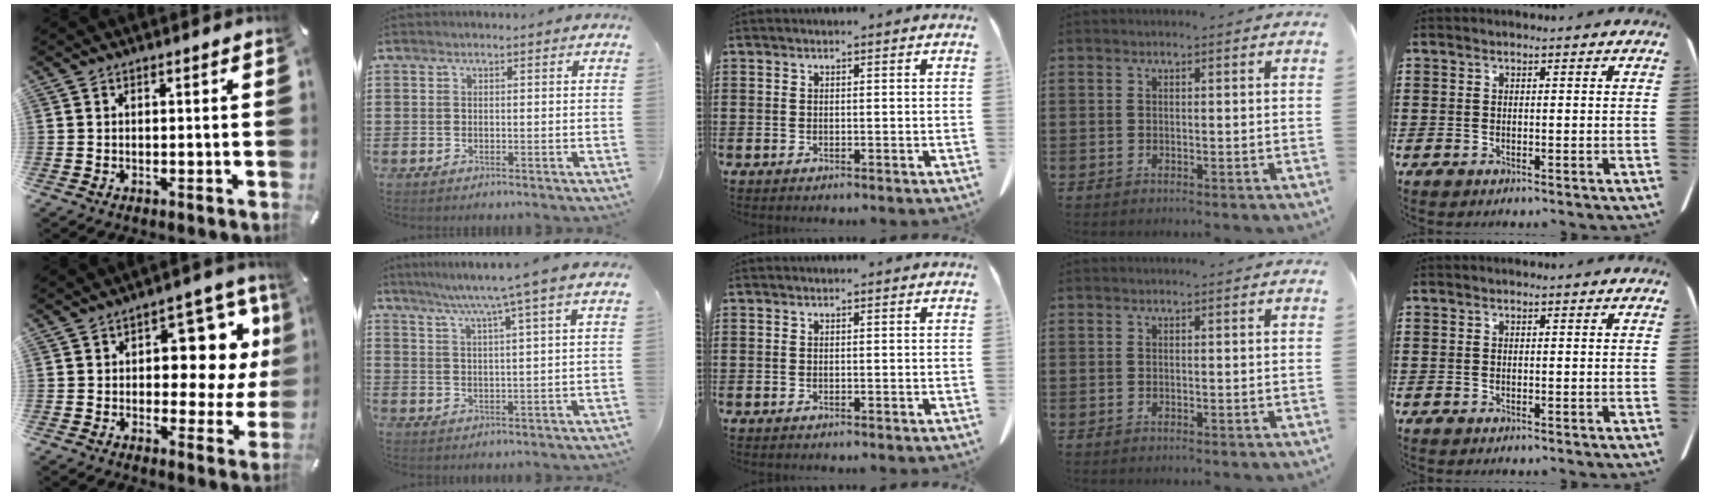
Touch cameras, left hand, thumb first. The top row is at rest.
{"thumb": {"total": 12.6, "force": [4.1, 7.7, 9.1], "torque": [-0.105, -0.042, 0.071]}, "index": {"total": 6.6, "force": [4.8, -1.3, 4.3], "torque": [-0.097, -0.020, 0.077]}}